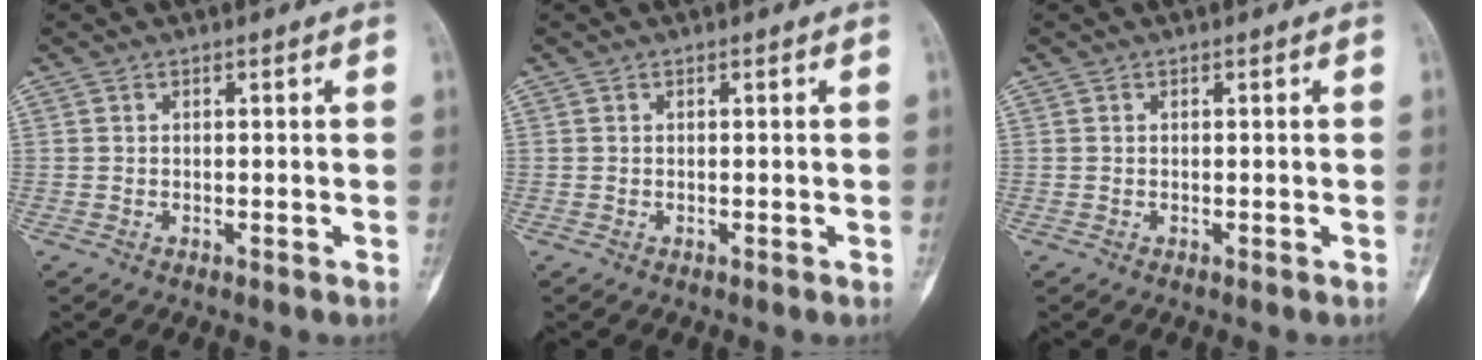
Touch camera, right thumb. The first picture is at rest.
{"total": 0.0}
{"total": 0.0}